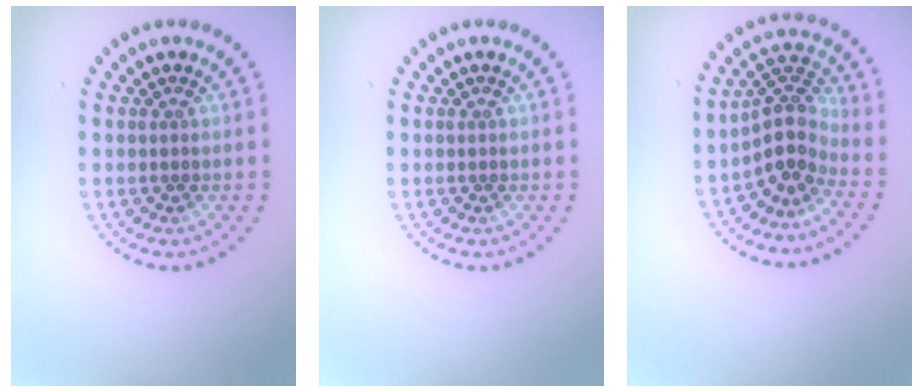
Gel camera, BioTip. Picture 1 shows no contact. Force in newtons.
{"total": 0.0}
{"total": 3.6, "press": 2.7, "slide": 2.4}